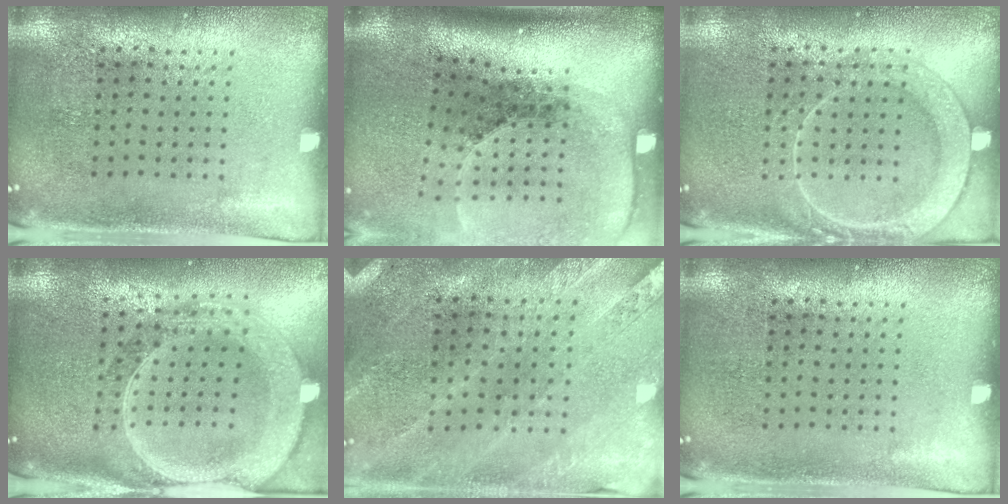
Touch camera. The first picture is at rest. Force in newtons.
{"total": 2.7, "press": 1.9, "slide": 2.0}
{"total": 3.0, "press": 2.9, "slide": 0.5}
{"total": 2.9, "press": 2.5, "slide": 1.5}
{"total": 0.8, "press": 0.8, "slide": 0.2}
{"total": 0.0}